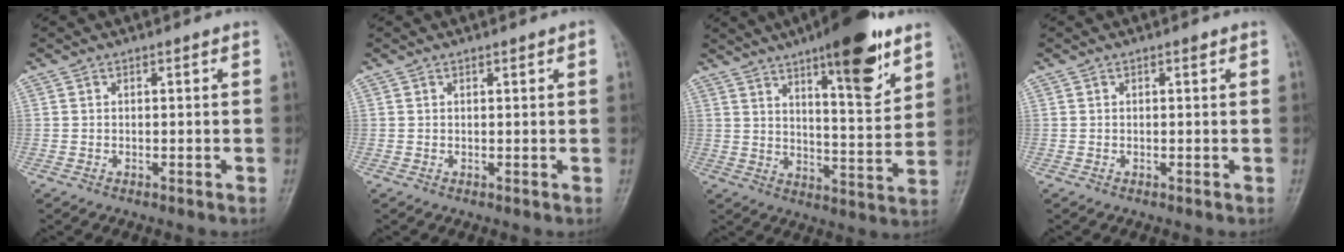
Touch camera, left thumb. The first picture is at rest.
{"total": 0.9, "force": [0.6, 0.2, 0.6], "torque": [-0.007, -0.001, 0.009]}
{"total": 17.1, "force": [10.3, 4.5, 12.9], "torque": [-0.161, -0.059, 0.157]}
{"total": 0.6, "force": [0.4, 0.2, 0.4], "torque": [-0.006, -0.002, 0.005]}